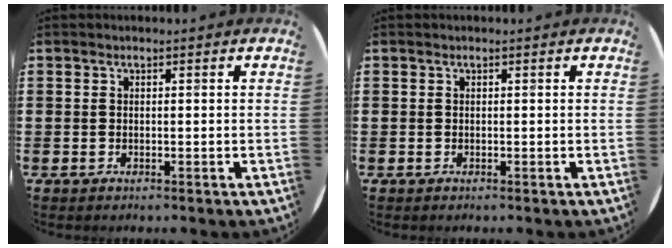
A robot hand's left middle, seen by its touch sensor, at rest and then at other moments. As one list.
[{"total": 0.0}]